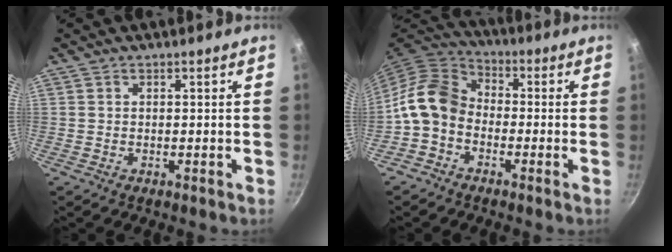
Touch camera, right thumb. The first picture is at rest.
{"total": 13.3, "force": [-3.0, 10.0, 8.3], "torque": [-0.130, 0.045, -0.082]}